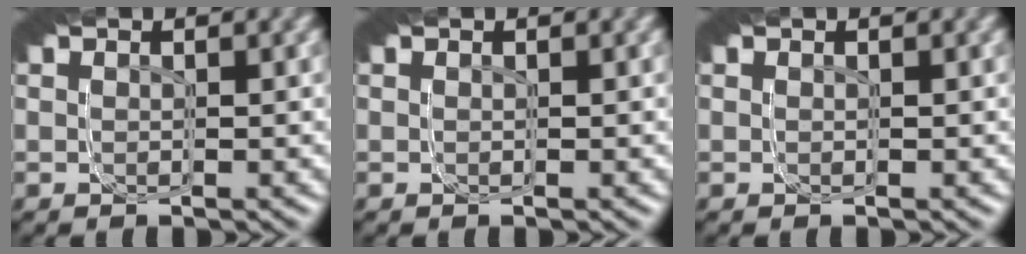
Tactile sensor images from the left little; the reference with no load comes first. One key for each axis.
{"total": 0.0}
{"total": 0.0}